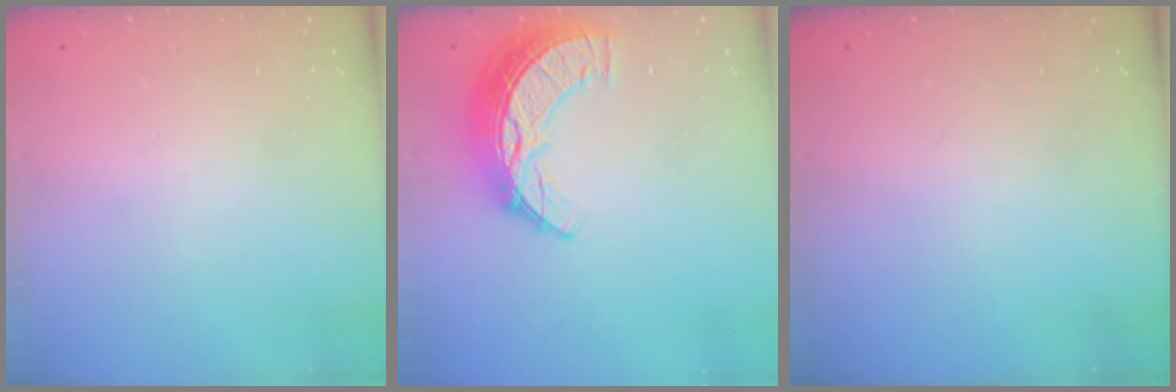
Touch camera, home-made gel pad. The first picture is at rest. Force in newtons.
{"total": 13.4, "press": 13.3, "slide": 0.9}
{"total": 0.0}